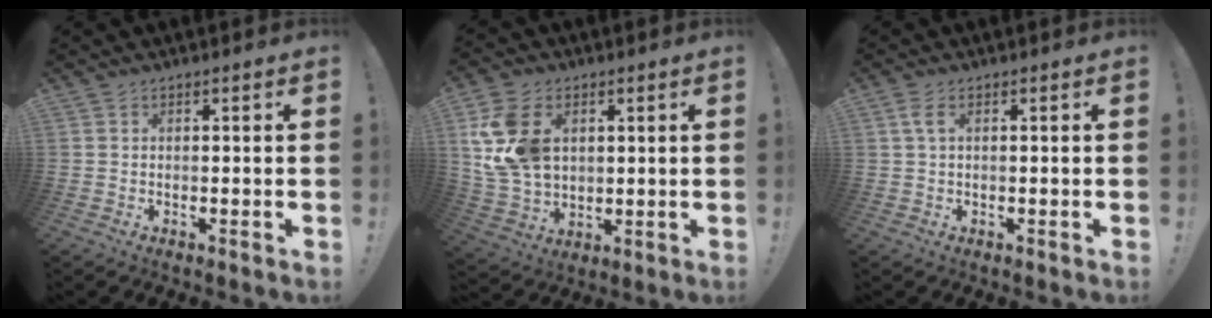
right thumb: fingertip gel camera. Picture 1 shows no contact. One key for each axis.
{"total": 15.7, "fx": 4.2, "fy": 11.6, "fz": 9.7, "tx": -0.170, "ty": -0.016, "tz": 0.086}
{"total": 2.8, "fx": 0.8, "fy": 0.8, "fz": 2.6, "tx": -0.052, "ty": 0.003, "tz": 0.015}